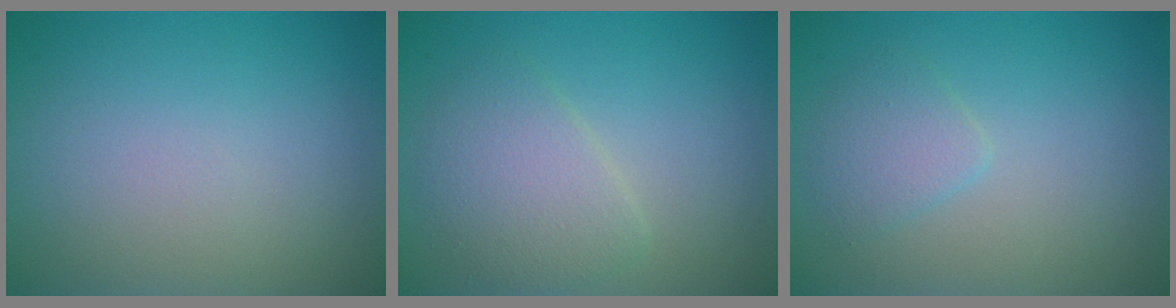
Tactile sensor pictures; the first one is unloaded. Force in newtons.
{"total": 3.5, "press": 3.5, "slide": 0.1}
{"total": 1.9, "press": 1.9, "slide": 0.1}